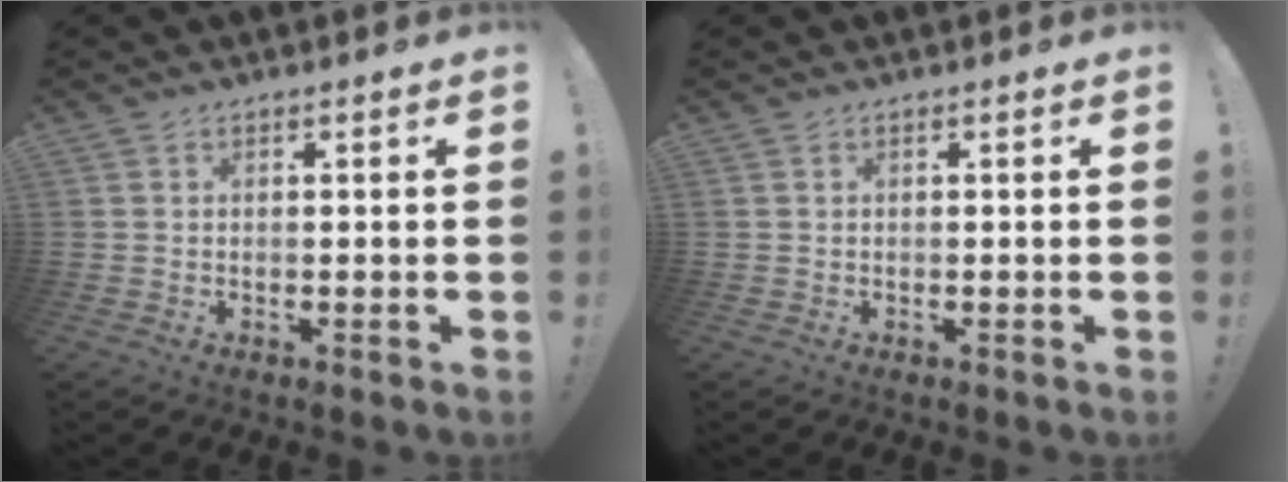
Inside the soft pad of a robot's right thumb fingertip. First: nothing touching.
{"total": 0.0}